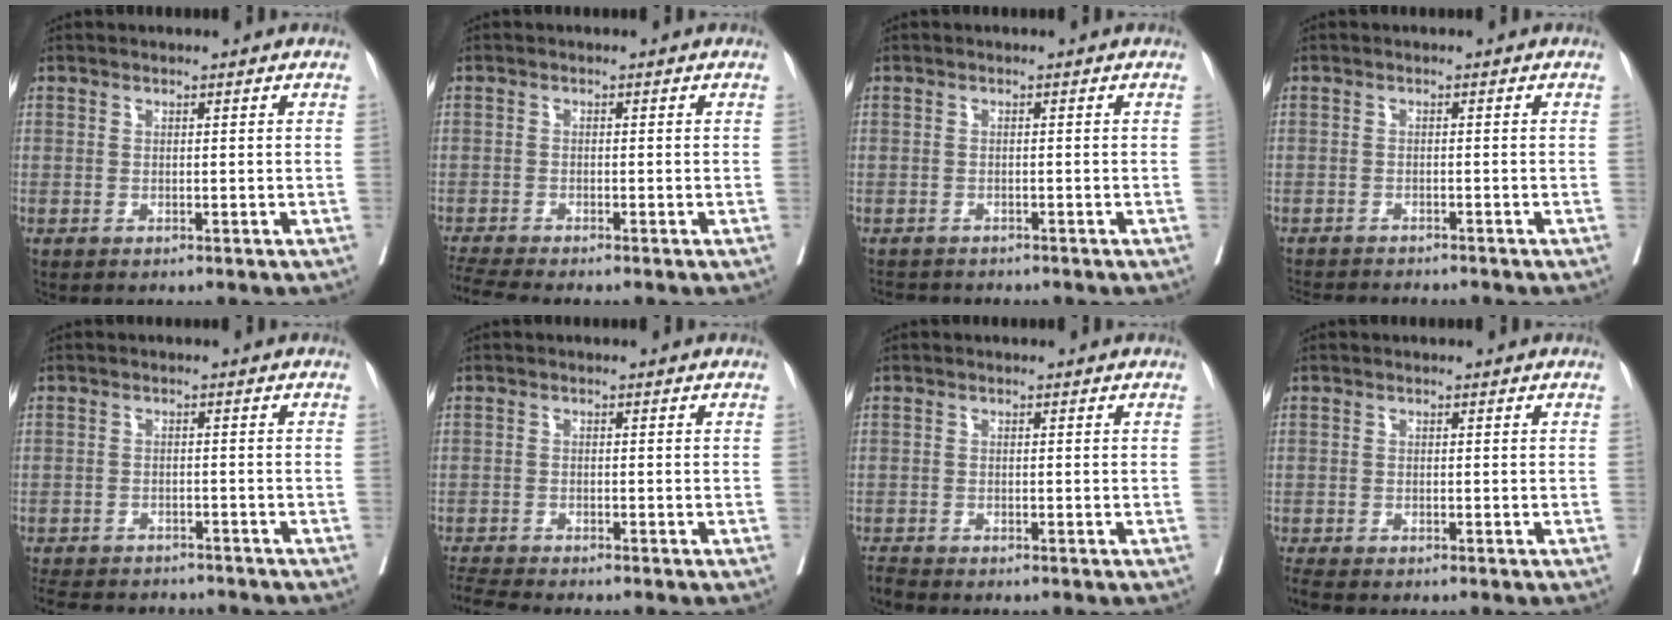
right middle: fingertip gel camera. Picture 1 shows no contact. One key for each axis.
{"total": 4.0, "fx": -3.6, "fy": -0.8, "fz": 1.3, "tx": -0.028, "ty": -0.016, "tz": -0.067}
{"total": 3.4, "fx": -3.2, "fy": 1.2, "fz": 0.5, "tx": -0.009, "ty": -0.008, "tz": -0.049}
{"total": 7.6, "fx": -7.2, "fy": 0.9, "fz": 2.4, "tx": -0.035, "ty": -0.011, "tz": -0.104}
{"total": 13.0, "fx": -11.6, "fy": 4.0, "fz": 4.2, "tx": -0.093, "ty": -0.002, "tz": -0.154}
{"total": 4.6, "fx": -4.4, "fy": -0.4, "fz": 1.2, "tx": -0.022, "ty": -0.017, "tz": -0.077}
{"total": 1.8, "fx": -1.8, "fy": -0.2, "fz": 0.1, "tx": -0.004, "ty": -0.010, "tz": -0.034}
{"total": 2.7, "fx": -2.4, "fy": 0.5, "fz": 1.3, "tx": -0.023, "ty": -0.008, "tz": -0.039}